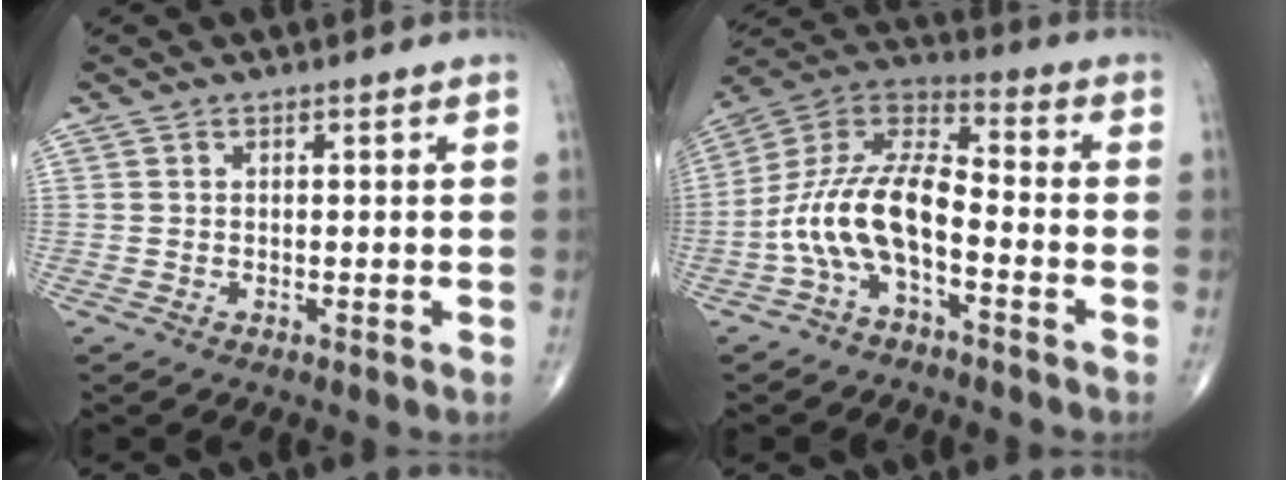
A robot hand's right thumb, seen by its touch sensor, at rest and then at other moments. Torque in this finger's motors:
{"motor_torque": [0.43, 0.28, 1.33, -0.52, 0.49]}